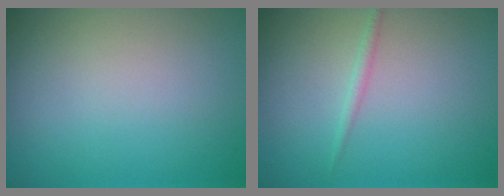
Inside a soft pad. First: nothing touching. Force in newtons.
{"total": 0.9, "press": 0.9, "slide": 0.1}